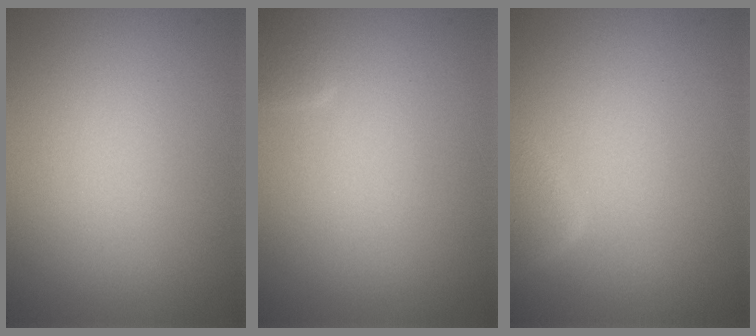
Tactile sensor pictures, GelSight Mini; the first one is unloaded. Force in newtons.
{"total": 0.8, "press": 0.8, "slide": 0.0}
{"total": 2.8, "press": 2.8, "slide": 0.2}